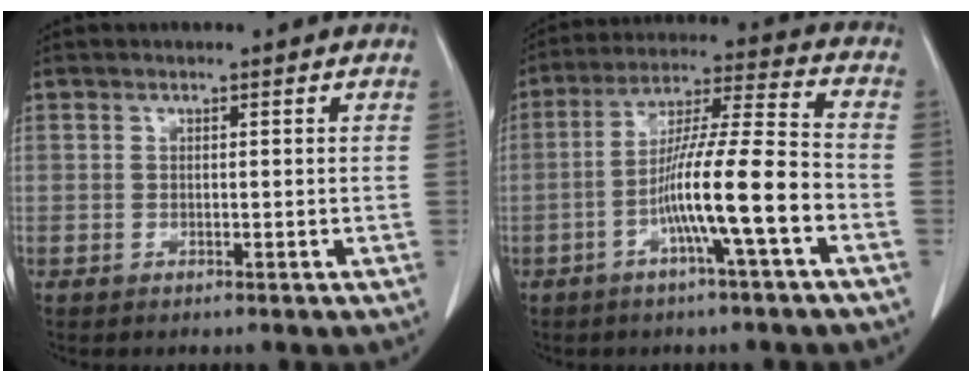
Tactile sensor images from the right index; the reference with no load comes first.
{"total": 12.6, "force": [-4.6, -0.2, 11.7], "torque": [-0.210, 0.009, -0.083]}